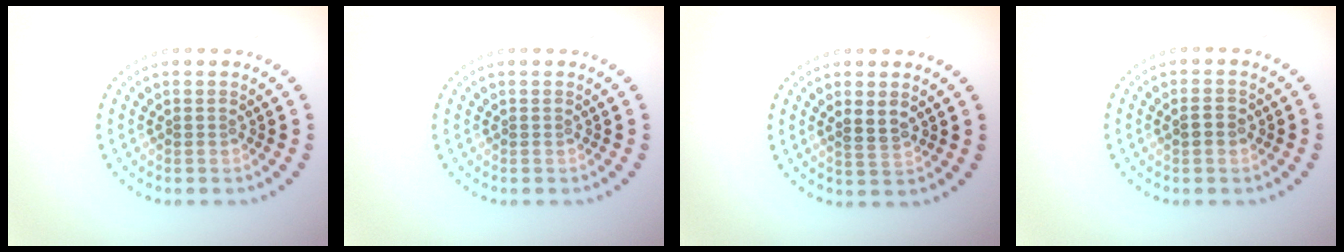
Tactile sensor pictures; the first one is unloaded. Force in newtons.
{"total": 0.0}
{"total": 1.9, "press": 1.7, "slide": 0.7}
{"total": 1.2, "press": 1.2, "slide": 0.0}